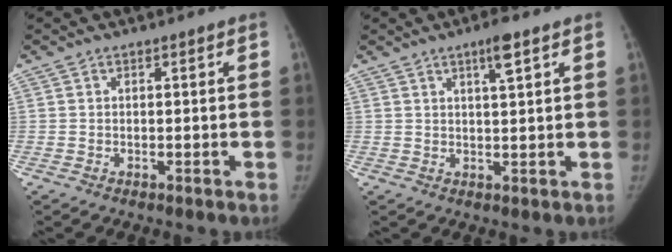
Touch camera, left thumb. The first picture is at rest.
{"total": 3.8, "force": [2.1, 0.4, 3.1], "torque": [-0.051, -0.009, 0.036]}